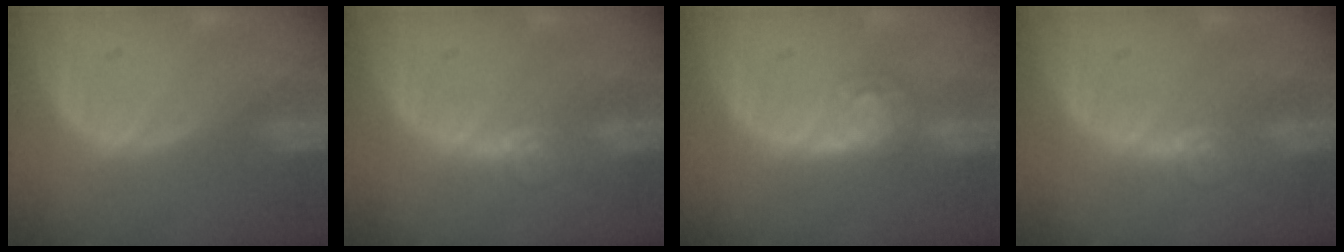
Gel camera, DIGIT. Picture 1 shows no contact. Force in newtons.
{"total": 3.6, "press": 3.5, "slide": 0.7}
{"total": 4.9, "press": 4.3, "slide": 2.3}
{"total": 3.6, "press": 3.5, "slide": 0.7}